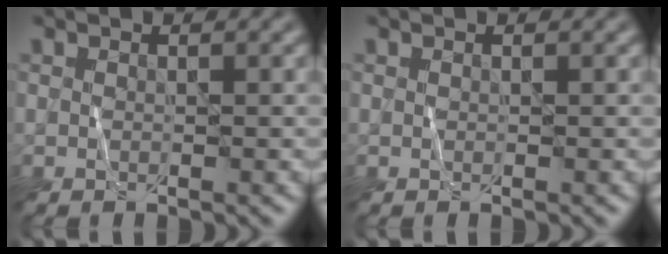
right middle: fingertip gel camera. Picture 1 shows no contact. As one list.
[{"total": 0.0}]